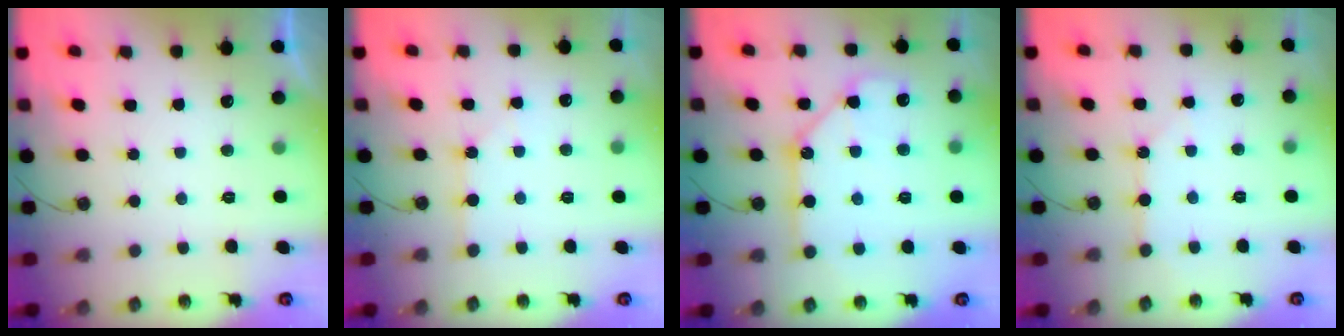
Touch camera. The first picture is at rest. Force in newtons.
{"total": 0.7, "press": 0.7, "slide": 0.1}
{"total": 11.1, "press": 11.1, "slide": 1.3}
{"total": 3.9, "press": 3.8, "slide": 0.4}